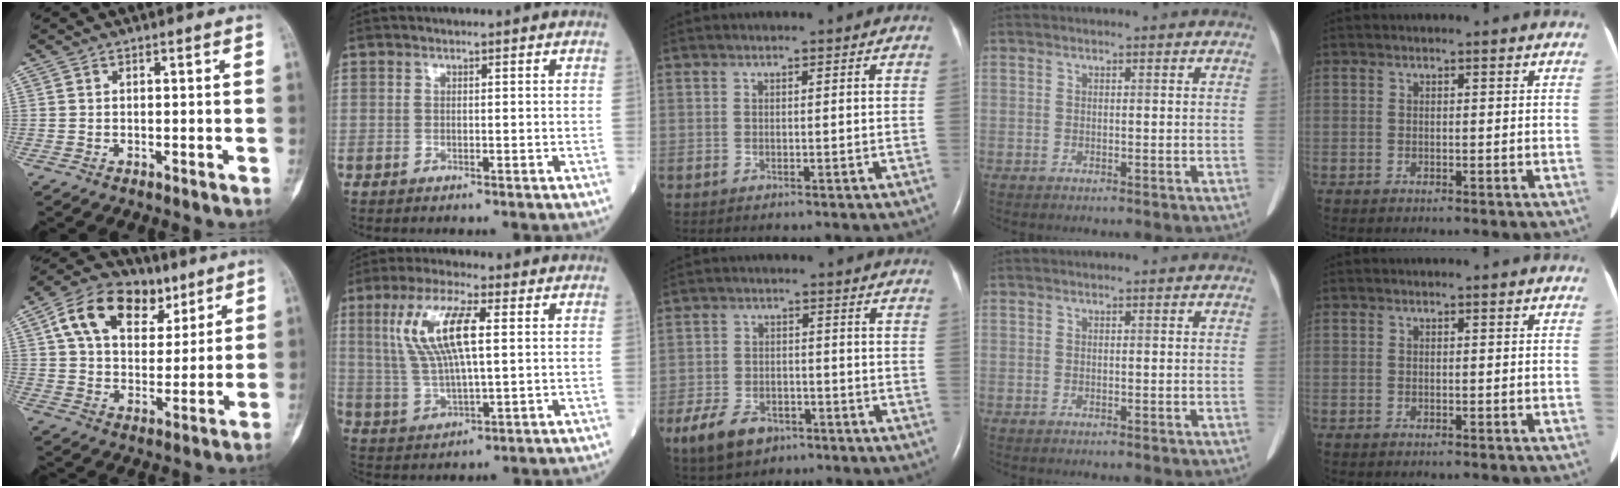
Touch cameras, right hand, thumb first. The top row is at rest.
{"thumb": {"total": 17.2, "force": [8.0, 11.2, 10.3], "torque": [-0.141, -0.005, 0.135]}, "index": {"total": 11.5, "force": [3.0, 2.6, 10.8], "torque": [-0.231, 0.012, 0.062]}, "middle": {"total": 7.6, "force": [-4.6, 4.5, 4.0], "torque": [-0.083, -0.003, -0.074]}}